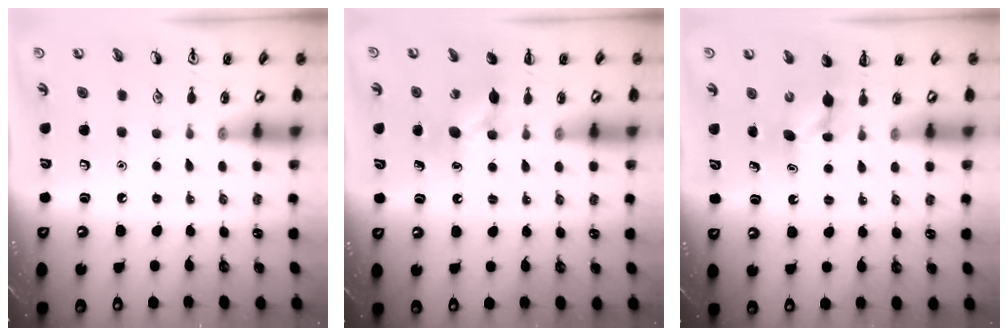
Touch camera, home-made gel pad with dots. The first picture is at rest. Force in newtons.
{"total": 4.3, "press": 4.1, "slide": 1.1}
{"total": 3.8, "press": 3.6, "slide": 1.2}